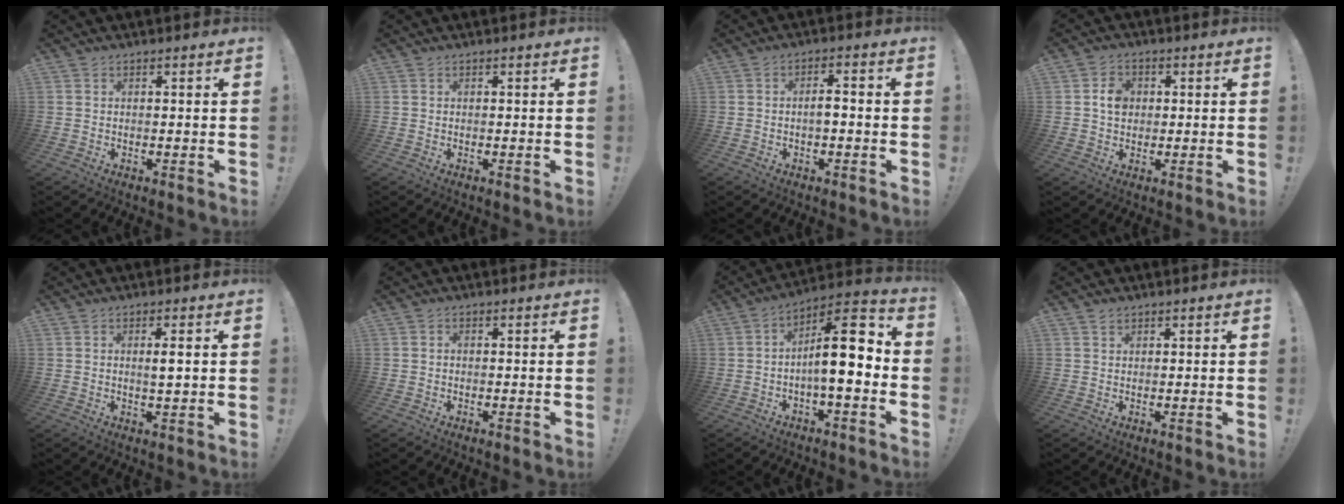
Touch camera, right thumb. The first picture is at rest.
{"total": 0.0}
{"total": 3.1, "force": [-1.0, 1.0, 2.8], "torque": [-0.049, 0.009, -0.019]}
{"total": 5.3, "force": [0.6, 4.3, 3.0], "torque": [-0.042, 0.006, 0.009]}
{"total": 2.8, "force": [0.7, 0.2, 2.7], "torque": [-0.037, -0.009, 0.007]}
{"total": 0.6, "force": [-0.3, 0.4, 0.2], "torque": [-0.008, 0.004, -0.006]}
{"total": 14.4, "force": [-0.6, 4.8, 13.6], "torque": [-0.198, 0.007, -0.013]}
{"total": 1.2, "force": [1.0, 0.6, 0.3], "torque": [0.000, -0.003, 0.017]}